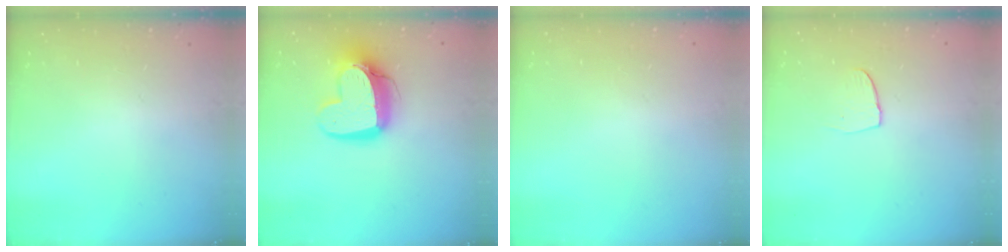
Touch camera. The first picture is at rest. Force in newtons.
{"total": 14.7, "press": 14.6, "slide": 1.4}
{"total": 0.0}
{"total": 4.2, "press": 4.2, "slide": 0.3}